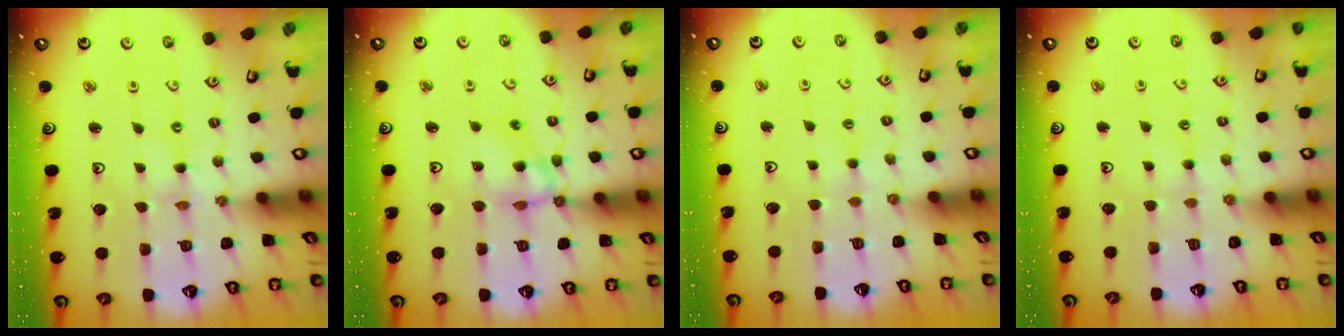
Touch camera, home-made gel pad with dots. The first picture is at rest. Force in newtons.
{"total": 11.7, "press": 11.7, "slide": 1.0}
{"total": 1.7, "press": 1.7, "slide": 0.3}
{"total": 0.8, "press": 0.8, "slide": 0.3}